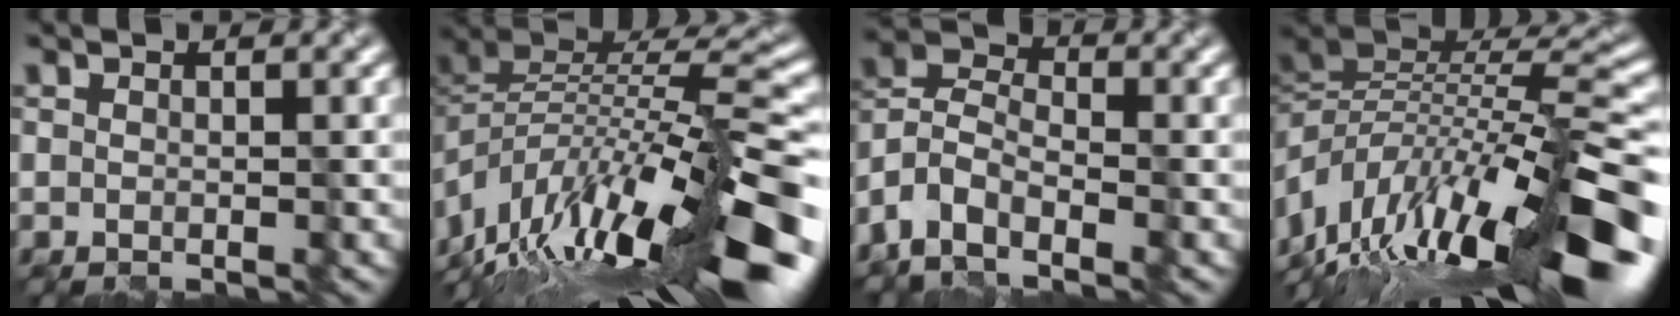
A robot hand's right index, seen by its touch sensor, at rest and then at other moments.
{"total": 15.2, "force": [-7.3, 5.6, 12.1], "torque": [-0.229, 0.016, -0.128]}
{"total": 6.7, "force": [-4.6, 3.2, 3.8], "torque": [-0.079, 0.000, -0.092]}
{"total": 15.8, "force": [-6.4, 5.5, 13.4], "torque": [-0.239, 0.030, -0.115]}